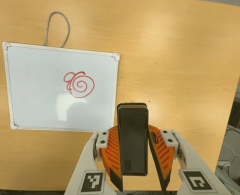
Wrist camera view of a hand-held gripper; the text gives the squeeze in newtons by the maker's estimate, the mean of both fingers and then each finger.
{"total": 6.8, "left": 5.3, "right": 8.3}